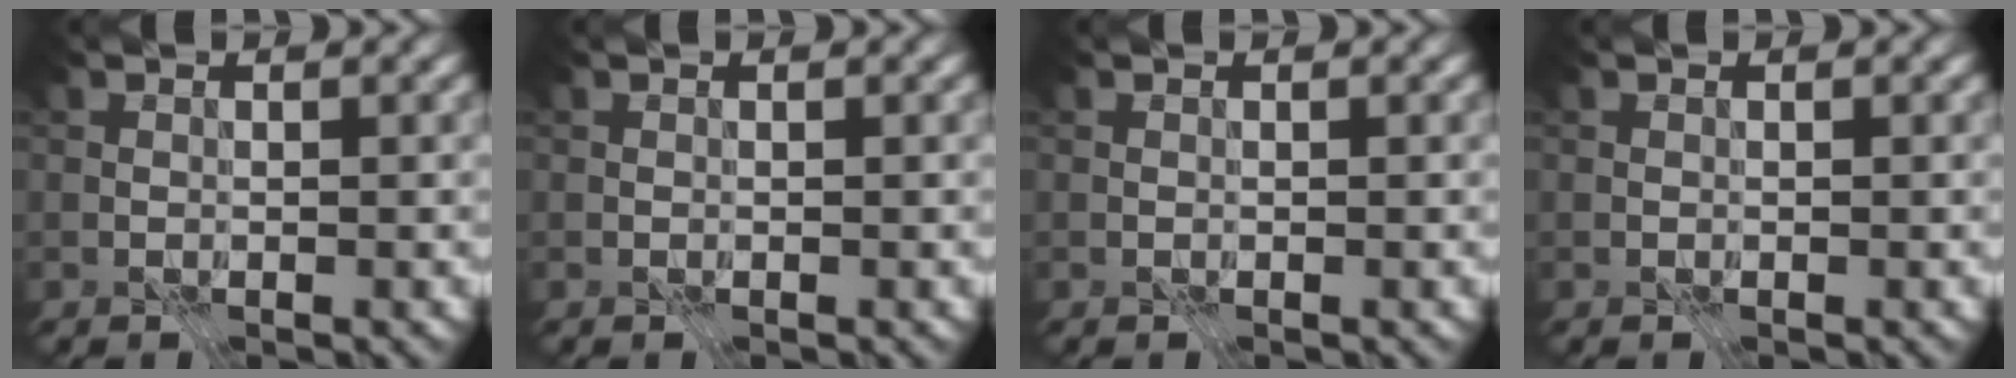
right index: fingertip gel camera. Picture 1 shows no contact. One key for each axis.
{"total": 0.0}
{"total": 0.0}
{"total": 0.0}